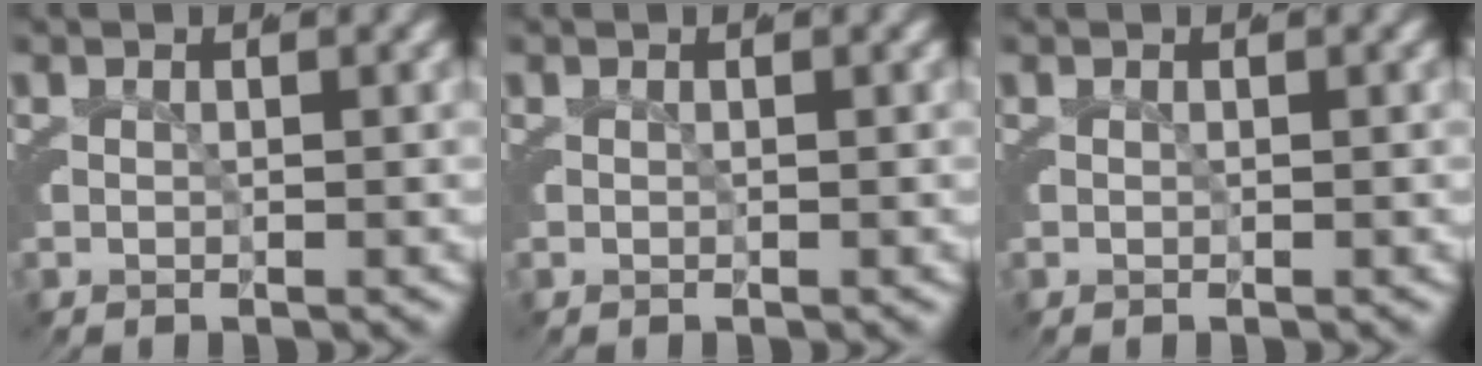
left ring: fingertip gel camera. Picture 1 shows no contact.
{"total": 0.0}
{"total": 0.0}